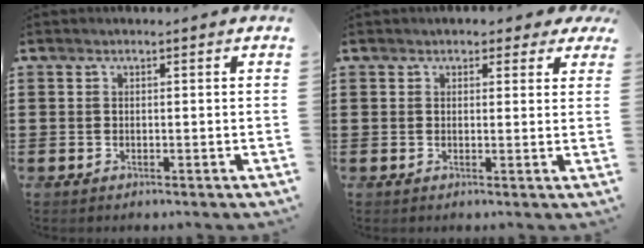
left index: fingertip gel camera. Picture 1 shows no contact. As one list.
[{"total": 2.4, "force": [1.8, 1.2, 1.0], "torque": [-0.011, 0.002, 0.029]}]